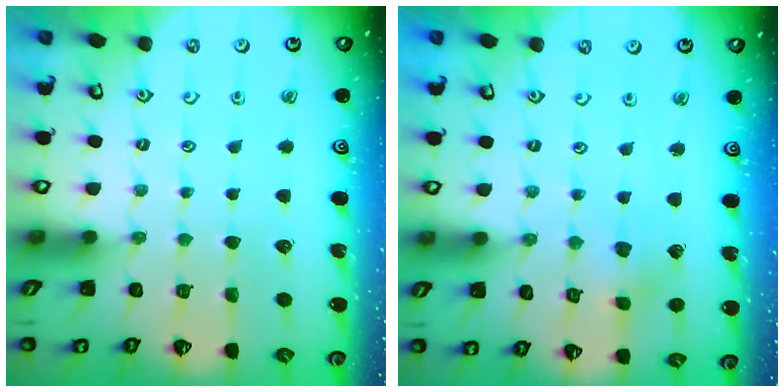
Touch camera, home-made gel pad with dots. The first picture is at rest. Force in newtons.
{"total": 2.9, "press": 2.9, "slide": 0.6}